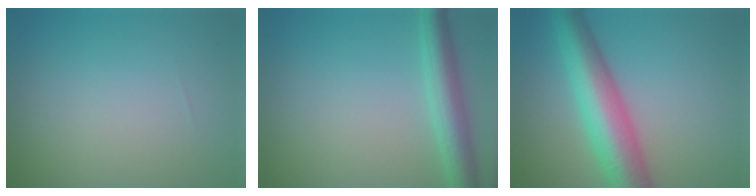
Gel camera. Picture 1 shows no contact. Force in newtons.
{"total": 4.3, "press": 4.3, "slide": 0.2}
{"total": 8.5, "press": 8.5, "slide": 0.1}